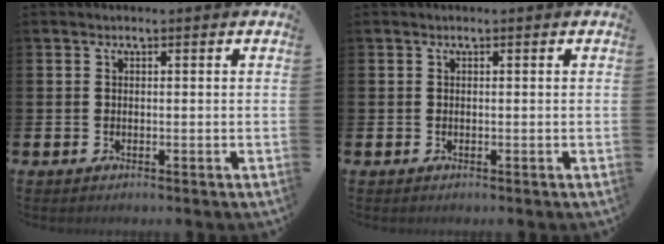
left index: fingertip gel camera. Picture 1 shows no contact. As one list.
[{"total": 0.0}]